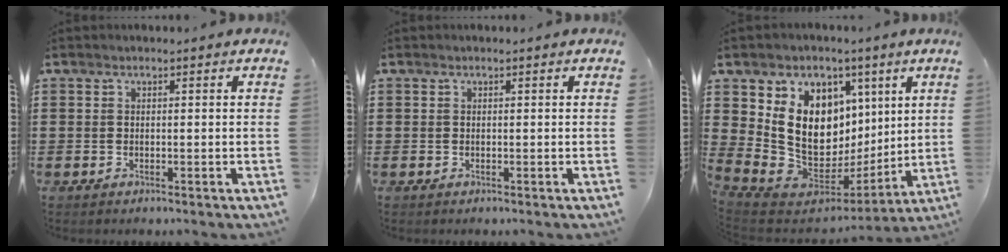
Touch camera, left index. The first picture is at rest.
{"total": 0.0}
{"total": 13.8, "force": [3.5, 10.9, 7.7], "torque": [-0.190, -0.028, 0.076]}